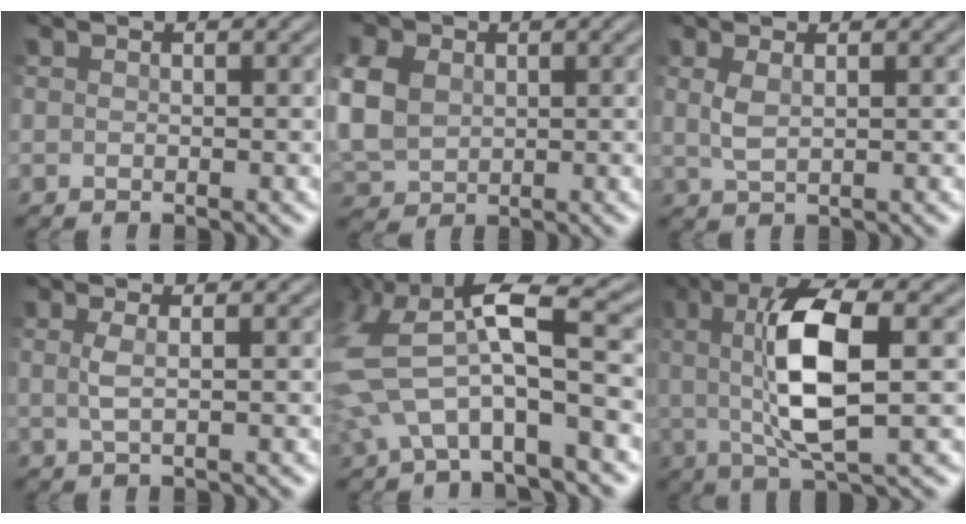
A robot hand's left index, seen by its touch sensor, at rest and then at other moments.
{"total": 9.3, "force": [1.4, 7.6, 5.3], "torque": [-0.126, 0.025, 0.005]}
{"total": 1.7, "force": [0.3, 0.7, 1.5], "torque": [-0.037, 0.001, 0.011]}
{"total": 1.4, "force": [0.3, 0.0, 1.4], "torque": [-0.035, 0.001, 0.007]}
{"total": 10.1, "force": [-0.1, 4.6, 9.0], "torque": [-0.190, 0.009, -0.011]}
{"total": 8.0, "force": [0.7, 2.4, 7.6], "torque": [-0.143, 0.003, 0.009]}